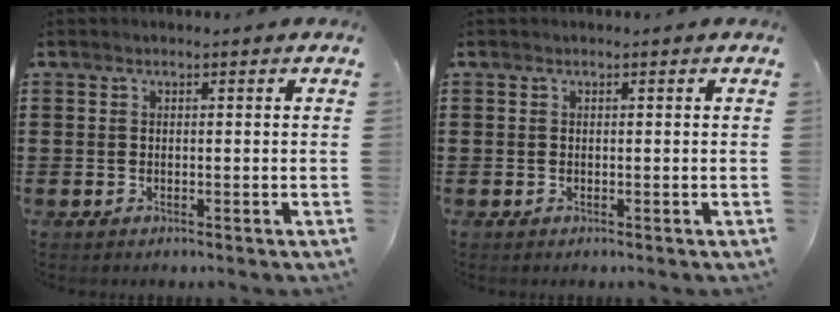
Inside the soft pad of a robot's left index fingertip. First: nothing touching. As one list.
[{"total": 0.0}]